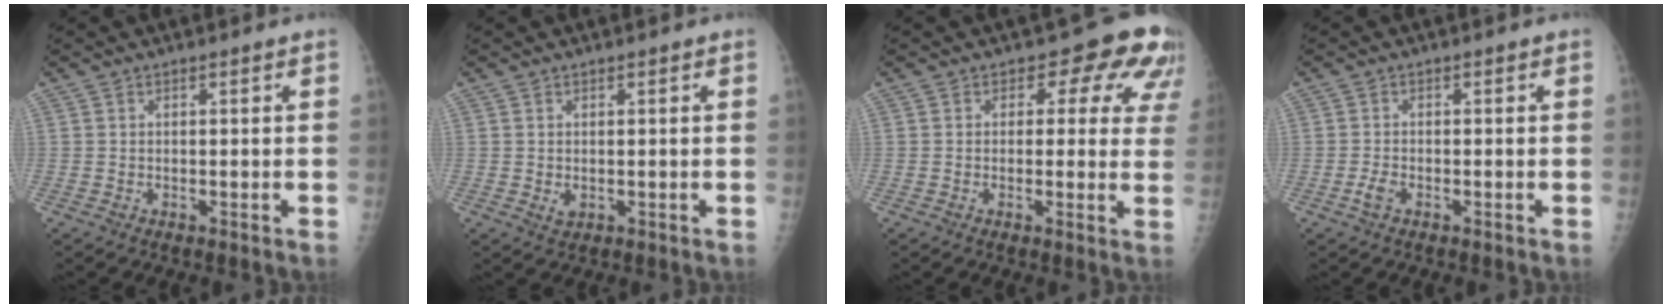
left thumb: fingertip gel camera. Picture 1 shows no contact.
{"total": 1.5, "force": [0.0, 1.0, 1.1], "torque": [-0.015, -0.003, 0.005]}
{"total": 9.2, "force": [4.5, 5.7, 5.5], "torque": [-0.010, -0.011, 0.029]}
{"total": 1.8, "force": [-1.0, 1.0, 1.2], "torque": [-0.030, 0.001, -0.021]}